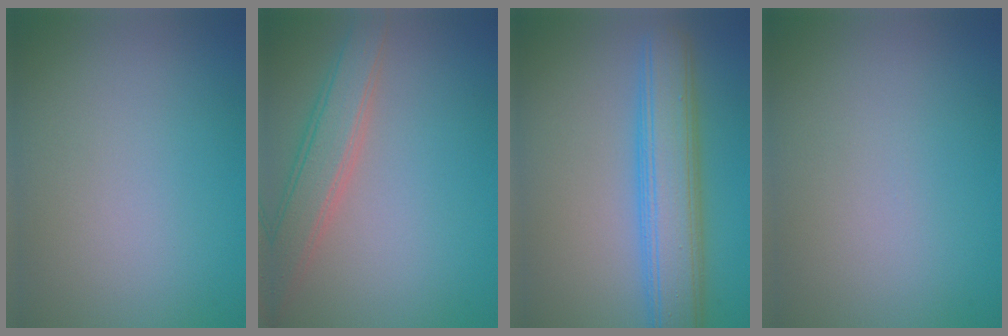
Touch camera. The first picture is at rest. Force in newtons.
{"total": 4.2, "press": 4.2, "slide": 0.3}
{"total": 6.6, "press": 6.6, "slide": 0.2}
{"total": 0.0}